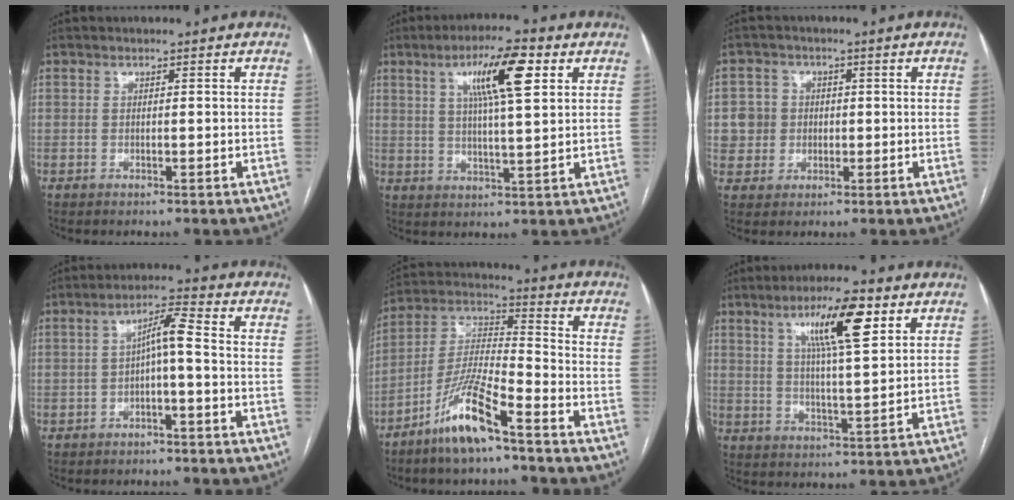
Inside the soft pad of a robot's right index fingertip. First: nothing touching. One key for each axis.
{"total": 10.2, "fx": 4.2, "fy": 1.2, "fz": 9.2, "tx": -0.159, "ty": 0.011, "tz": 0.068}
{"total": 5.0, "fx": 0.3, "fy": 4.9, "fz": 0.4, "tx": -0.002, "ty": 0.019, "tz": 0.011}
{"total": 4.8, "fx": -0.7, "fy": 0.5, "fz": 4.7, "tx": -0.077, "ty": 0.023, "tz": -0.011}
{"total": 11.4, "fx": -7.7, "fy": 1.3, "fz": 8.4, "tx": -0.174, "ty": -0.013, "tz": -0.152}
{"total": 10.6, "fx": 5.1, "fy": 1.3, "fz": 9.2, "tx": -0.159, "ty": 0.007, "tz": 0.084}